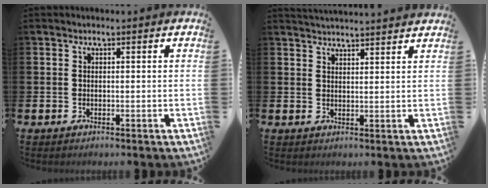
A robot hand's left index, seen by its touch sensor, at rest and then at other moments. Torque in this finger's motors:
{"motor_torque": [0.78, -1.36, 0.15, 0.02]}